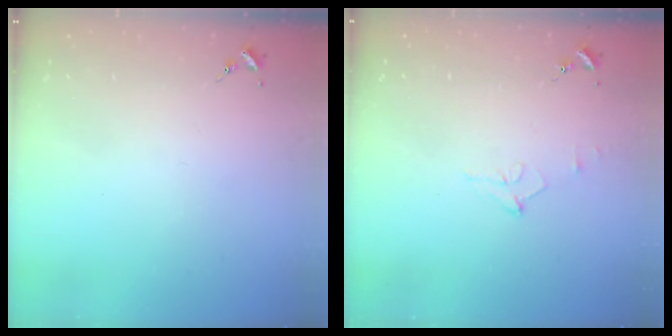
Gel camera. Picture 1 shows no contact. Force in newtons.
{"total": 6.5, "press": 6.5, "slide": 0.8}